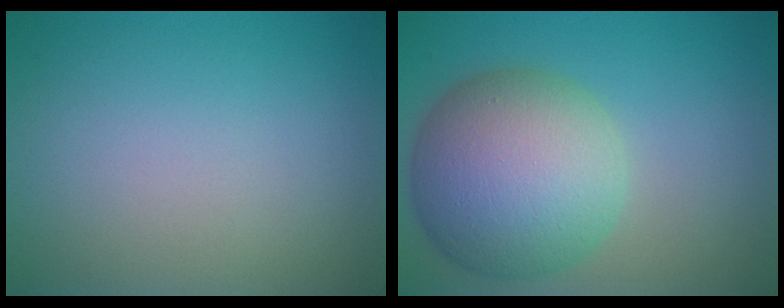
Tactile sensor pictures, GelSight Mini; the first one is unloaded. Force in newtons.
{"total": 10.4, "press": 10.4, "slide": 0.5}